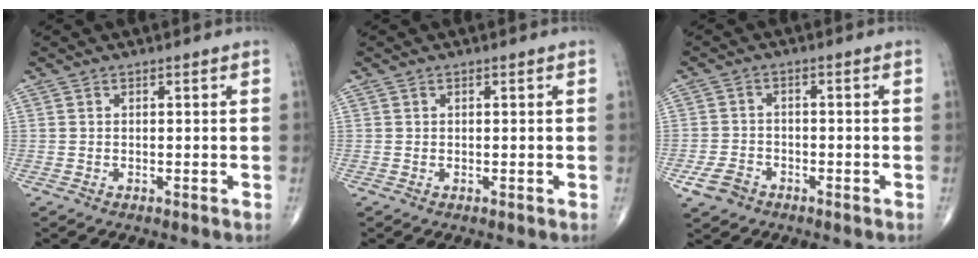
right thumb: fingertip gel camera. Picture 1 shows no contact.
{"total": 0.0}
{"total": 4.5, "force": [-2.6, 3.1, 1.9], "torque": [-0.035, 0.013, -0.044]}